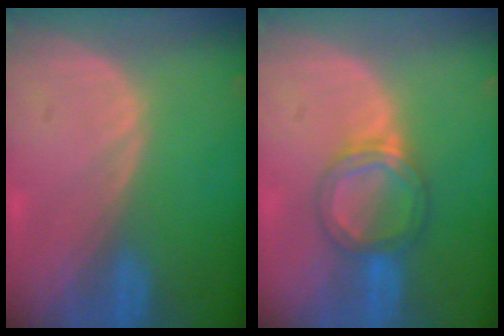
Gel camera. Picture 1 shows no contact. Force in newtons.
{"total": 5.4, "press": 5.1, "slide": 1.9}